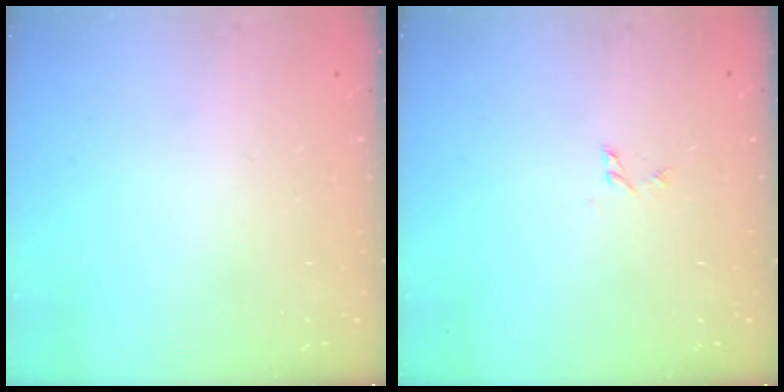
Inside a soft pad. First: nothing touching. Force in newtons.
{"total": 3.4, "press": 3.4, "slide": 0.3}